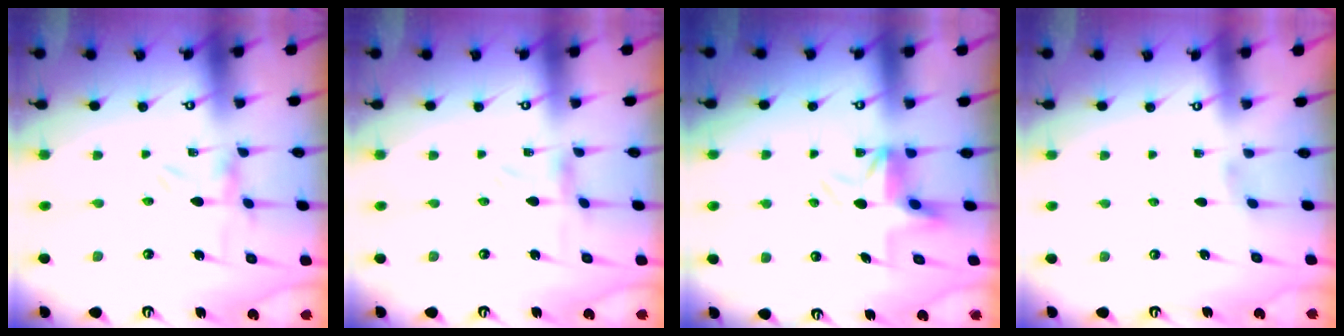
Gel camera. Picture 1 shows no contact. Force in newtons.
{"total": 0.0}
{"total": 5.0, "press": 5.0, "slide": 0.2}
{"total": 1.0, "press": 0.9, "slide": 0.4}